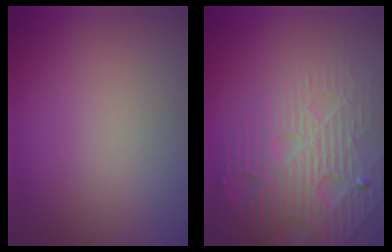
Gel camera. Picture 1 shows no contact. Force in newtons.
{"total": 7.5, "press": 5.7, "slide": 4.9}